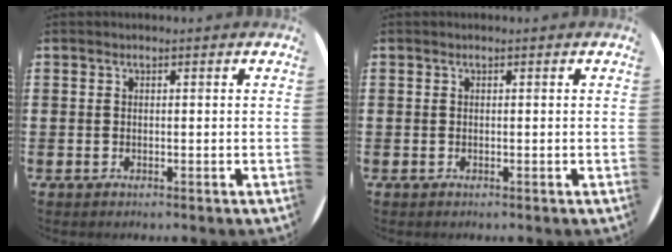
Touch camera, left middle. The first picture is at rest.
{"total": 0.0}